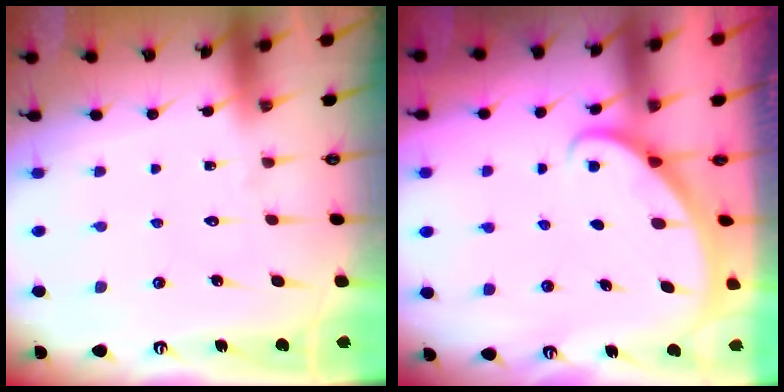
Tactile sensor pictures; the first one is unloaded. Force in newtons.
{"total": 1.9, "press": 1.9, "slide": 0.1}